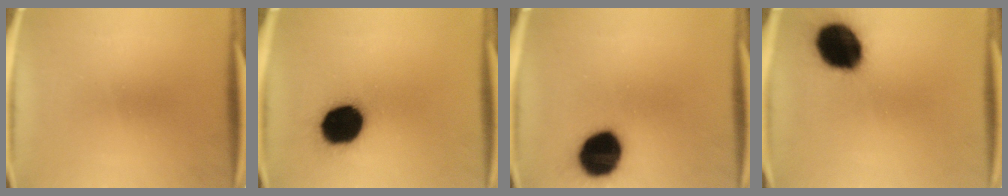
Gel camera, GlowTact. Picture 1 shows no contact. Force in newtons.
{"total": 16.9}
{"total": 16.4}
{"total": 19.4}